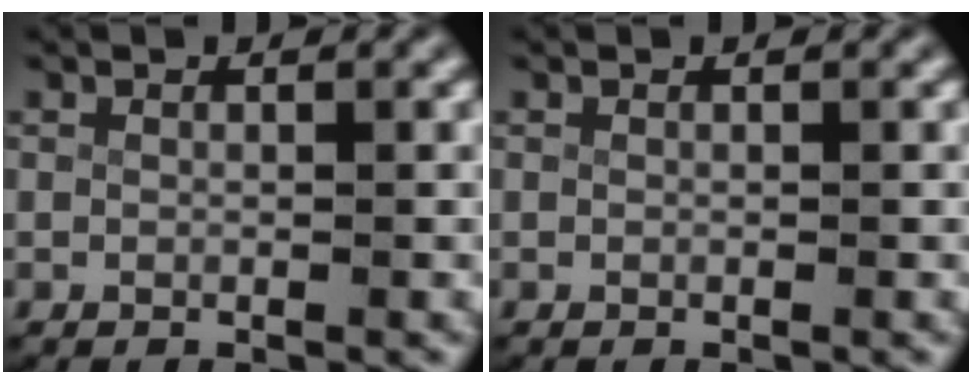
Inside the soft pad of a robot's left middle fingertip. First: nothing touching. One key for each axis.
{"total": 0.0}